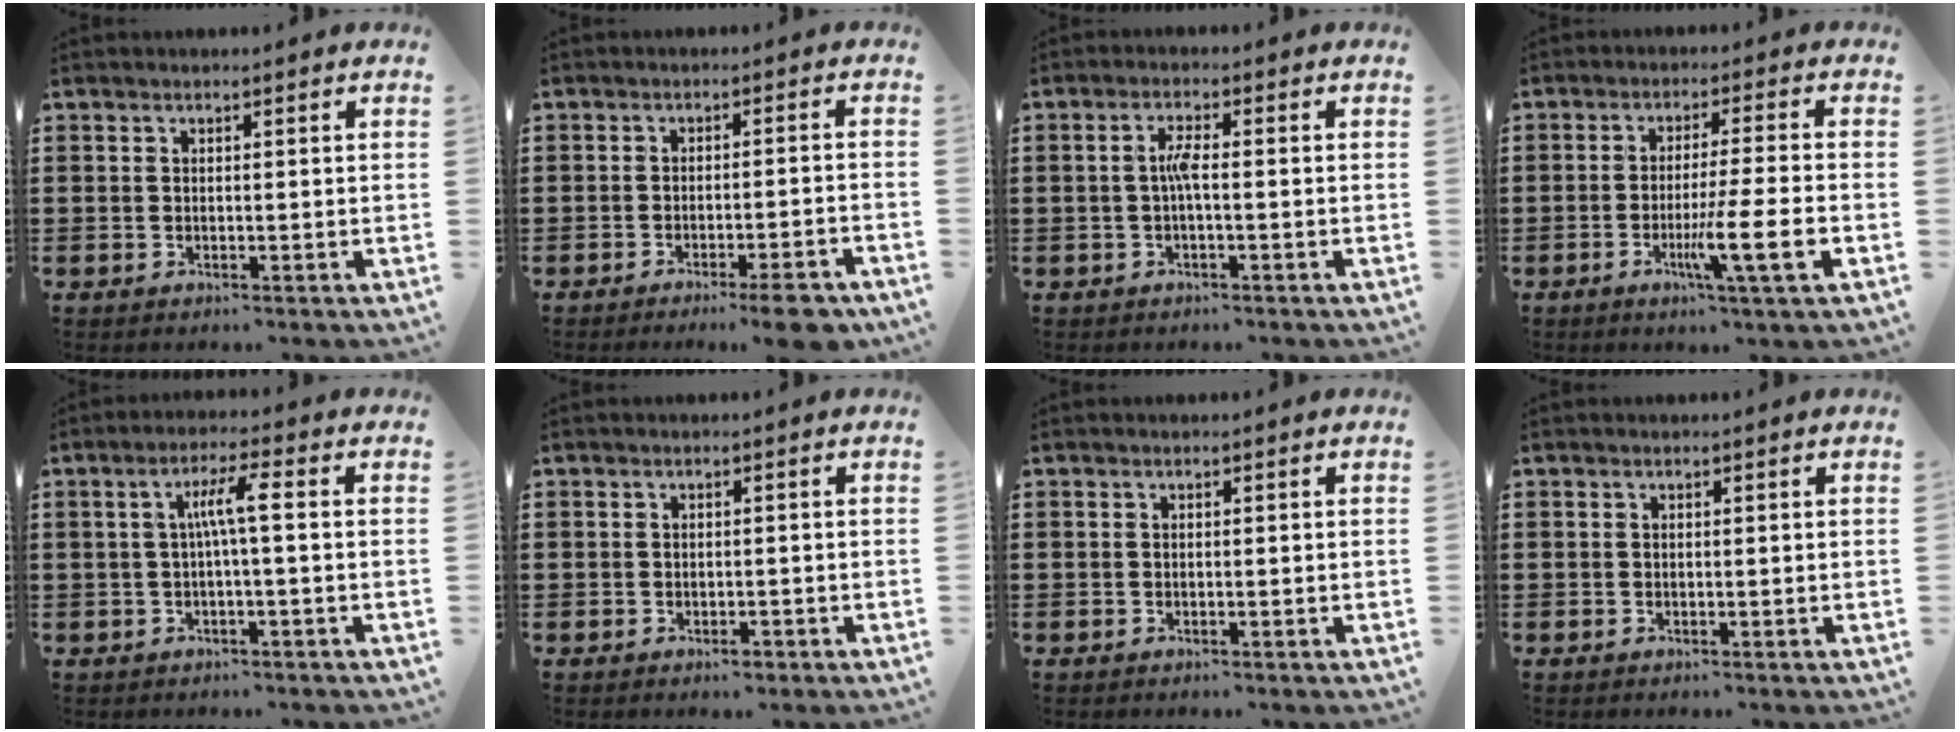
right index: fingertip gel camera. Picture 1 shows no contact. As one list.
[{"total": 5.2, "force": [-3.9, -0.1, 3.4], "torque": [-0.052, -0.010, -0.068]}, {"total": 2.7, "force": [-0.4, 0.4, 2.6], "torque": [-0.052, 0.002, -0.009]}, {"total": 8.7, "force": [-3.0, -0.2, 8.2], "torque": [-0.140, -0.016, -0.051]}, {"total": 4.9, "force": [0.0, 0.3, 4.9], "torque": [-0.093, 0.006, -0.006]}, {"total": 1.1, "force": [-0.9, 0.6, 0.4], "torque": [-0.012, -0.004, -0.017]}, {"total": 0.0}, {"total": 0.0}]